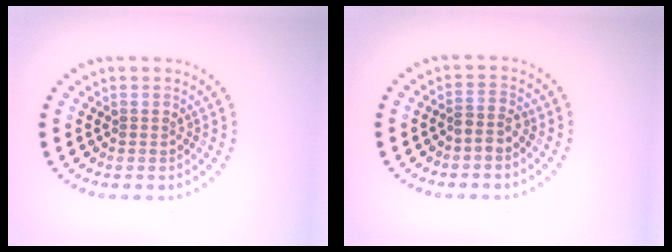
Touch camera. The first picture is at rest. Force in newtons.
{"total": 1.6, "press": 1.2, "slide": 1.1}